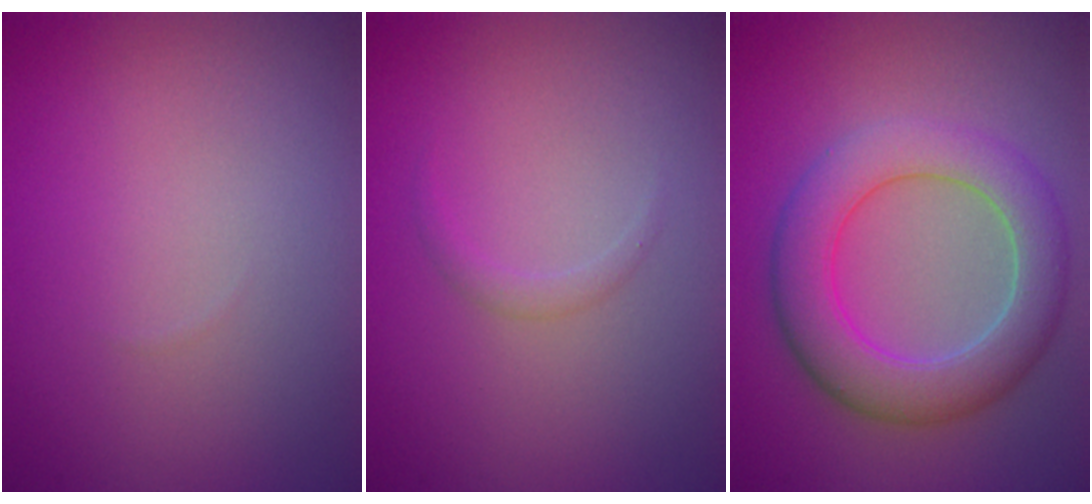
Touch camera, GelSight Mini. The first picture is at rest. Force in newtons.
{"total": 0.9, "press": 0.9, "slide": 0.0}
{"total": 6.6, "press": 6.6, "slide": 0.4}